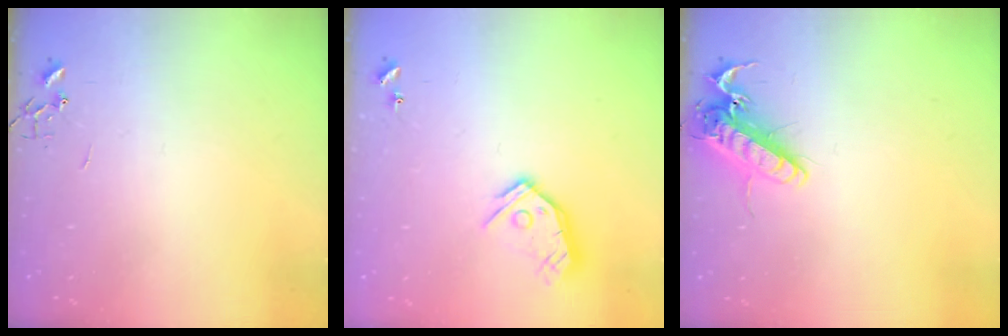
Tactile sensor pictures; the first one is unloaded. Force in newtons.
{"total": 12.2, "press": 12.1, "slide": 1.5}
{"total": 13.4, "press": 13.2, "slide": 2.5}